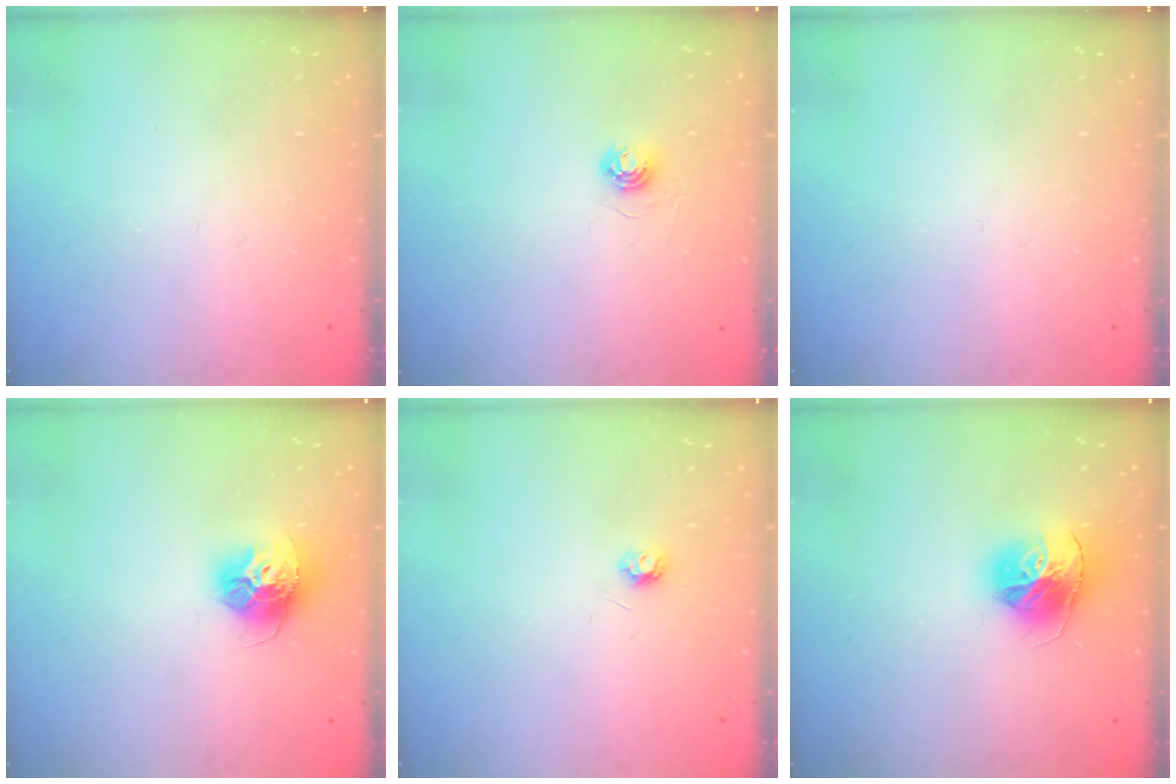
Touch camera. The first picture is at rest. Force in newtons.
{"total": 4.7, "press": 4.7, "slide": 0.3}
{"total": 0.0}
{"total": 12.8, "press": 12.8, "slide": 1.1}
{"total": 3.9, "press": 3.8, "slide": 0.6}
{"total": 15.6, "press": 15.5, "slide": 1.6}